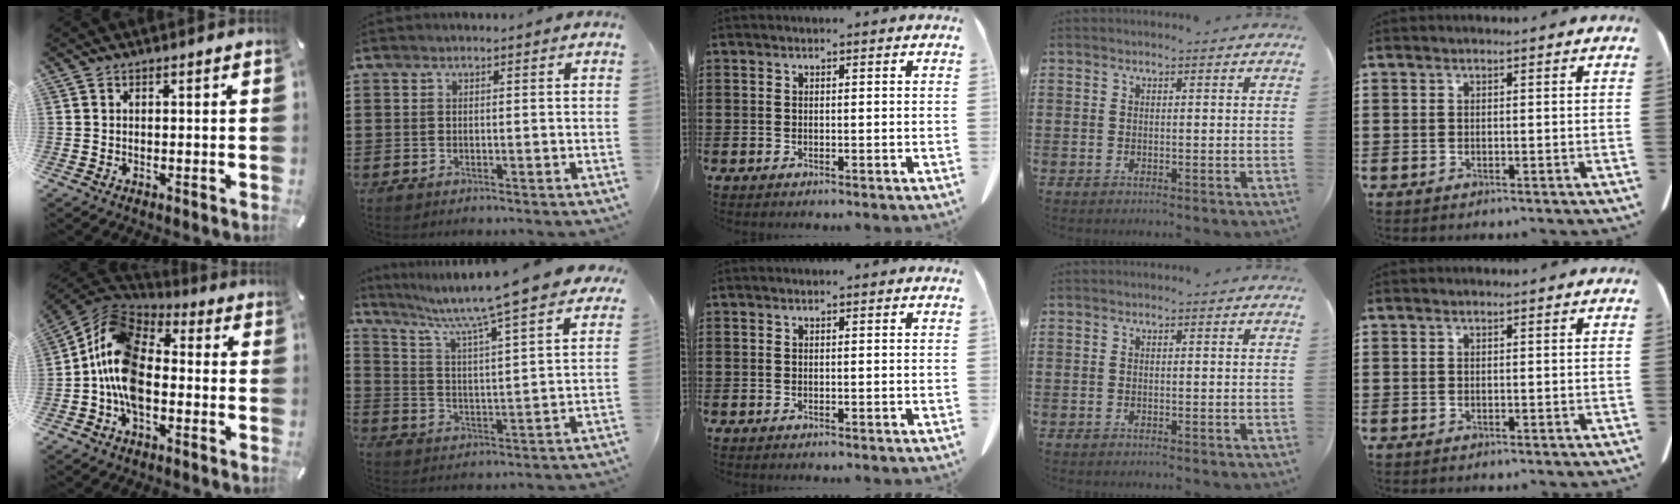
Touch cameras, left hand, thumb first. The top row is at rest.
{"thumb": {"total": 14.4, "force": [-4.1, 9.2, 10.3], "torque": [-0.225, 0.015, -0.086]}, "index": {"total": 8.7, "force": [7.5, -0.9, 4.4], "torque": [-0.107, -0.063, 0.117]}}